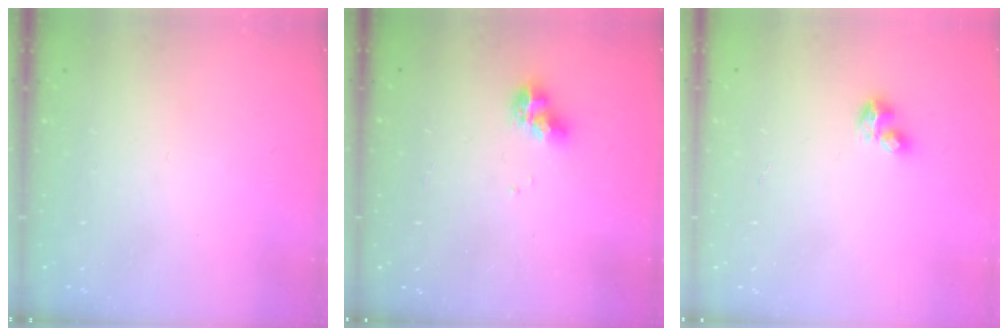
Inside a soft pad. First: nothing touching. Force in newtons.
{"total": 7.4, "press": 7.3, "slide": 1.0}
{"total": 2.8, "press": 2.8, "slide": 0.2}